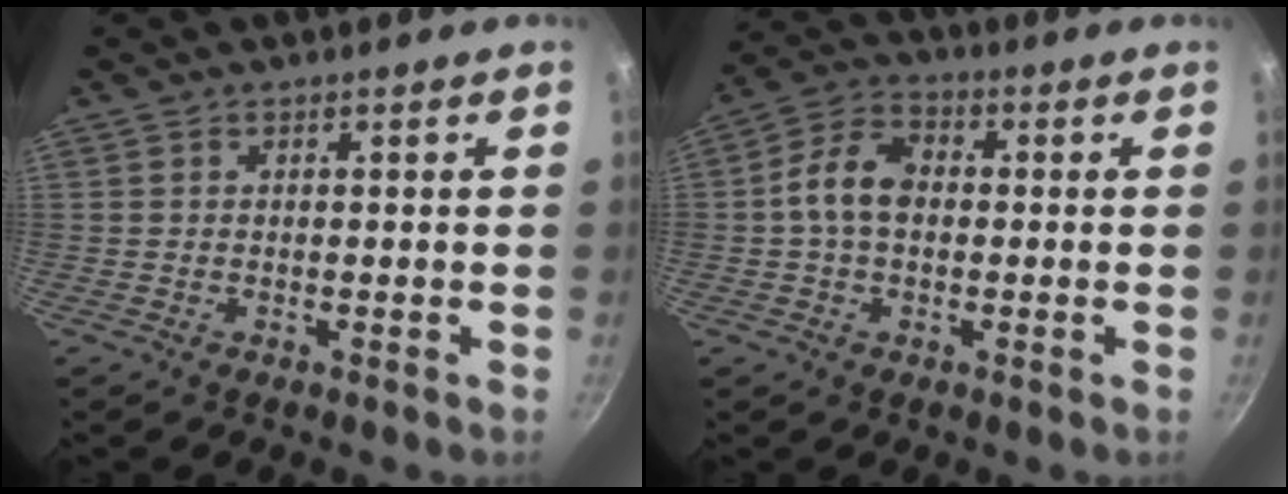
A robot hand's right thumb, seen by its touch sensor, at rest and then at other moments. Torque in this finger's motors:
{"motor_torque": [0.21, 0.22, 0.15, -0.12, 0.33]}